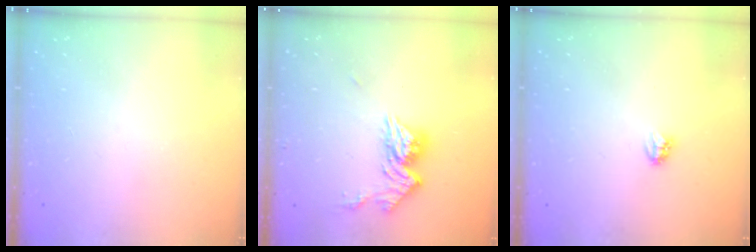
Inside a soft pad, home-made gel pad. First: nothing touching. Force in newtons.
{"total": 11.7, "press": 11.7, "slide": 0.8}
{"total": 2.8, "press": 2.8, "slide": 0.3}